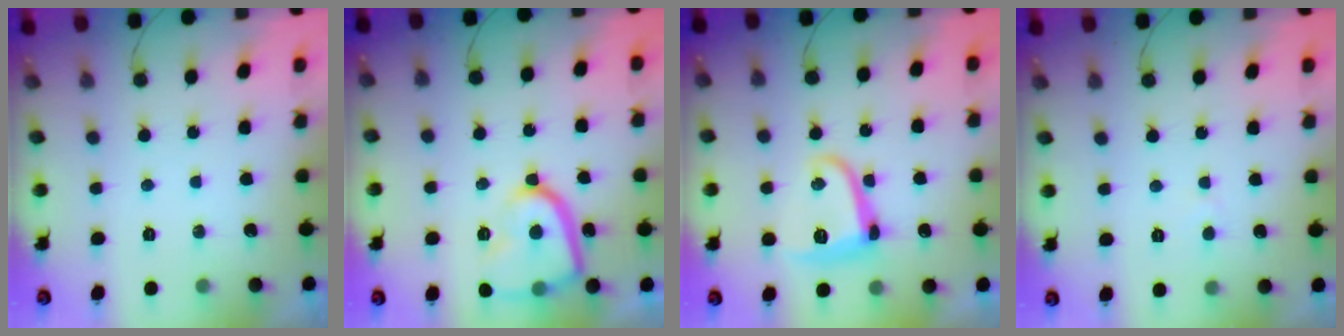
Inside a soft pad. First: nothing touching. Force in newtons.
{"total": 14.8, "press": 14.7, "slide": 1.7}
{"total": 10.6, "press": 10.5, "slide": 0.9}
{"total": 2.0, "press": 2.0, "slide": 0.2}